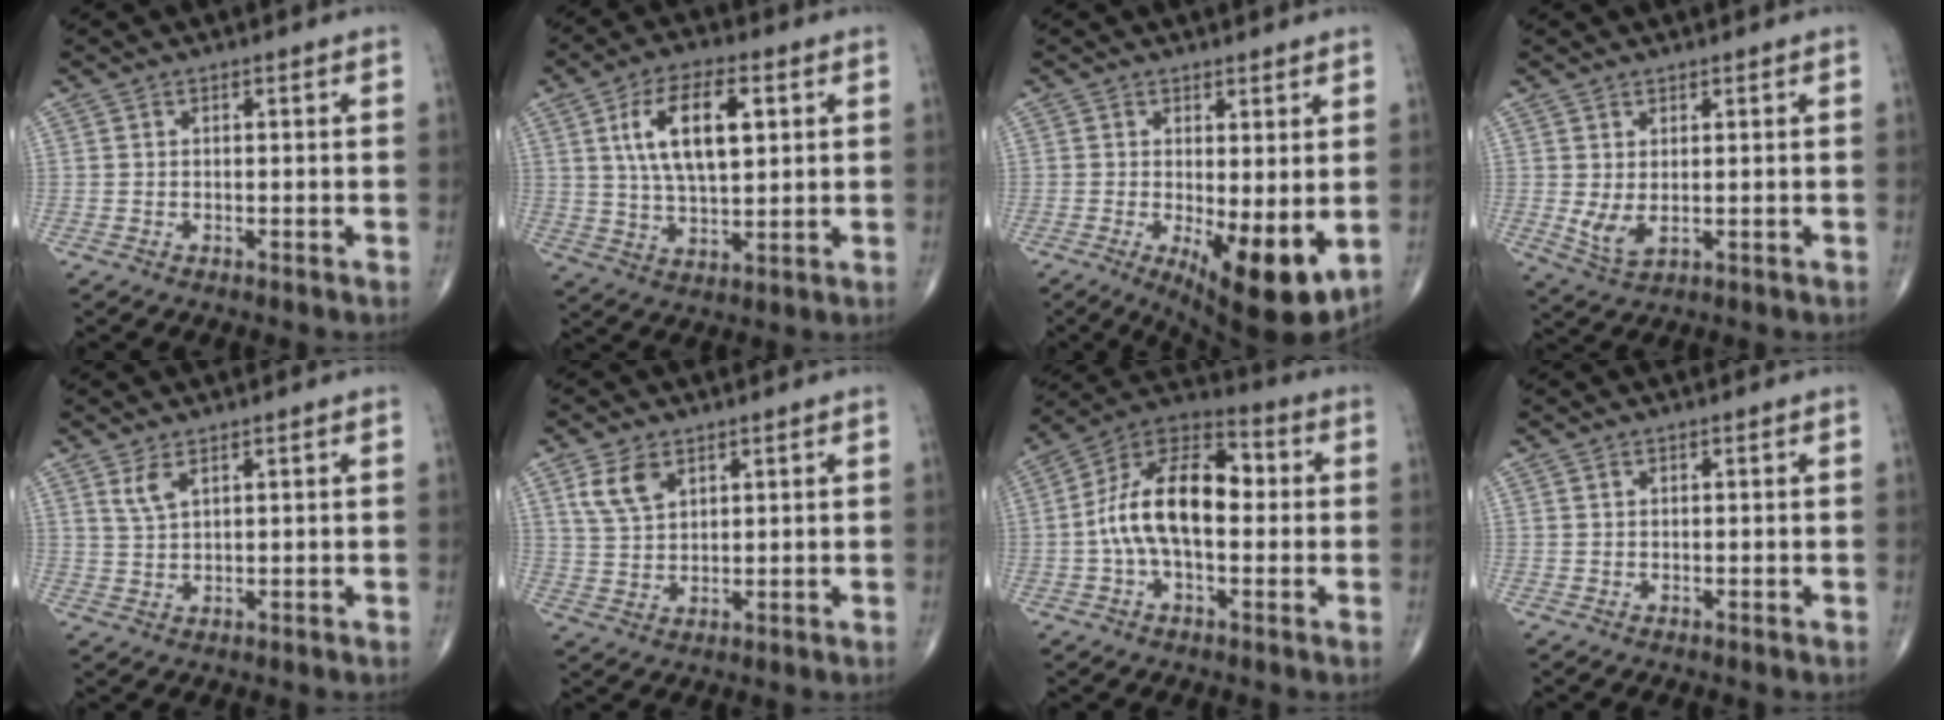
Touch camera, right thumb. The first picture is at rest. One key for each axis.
{"total": 13.4, "fx": 3.8, "fy": 6.1, "fz": 11.2, "tx": -0.192, "ty": -0.005, "tz": 0.071}
{"total": 10.9, "fx": -1.7, "fy": 3.7, "fz": 10.1, "tx": -0.146, "ty": -0.029, "tz": -0.015}
{"total": 4.2, "fx": 0.3, "fy": 1.8, "fz": 3.7, "tx": -0.078, "ty": -0.008, "tz": 0.016}
{"total": 3.0, "fx": 1.8, "fy": 1.0, "fz": 2.1, "tx": -0.046, "ty": -0.007, "tz": 0.043}
{"total": 6.0, "fx": 3.1, "fy": 3.5, "fz": 3.8, "tx": -0.066, "ty": -0.009, "tz": 0.066}
{"total": 16.5, "fx": 0.1, "fy": 8.9, "fz": 13.9, "tx": -0.237, "ty": 0.043, "tz": -0.010}
{"total": 0.0}